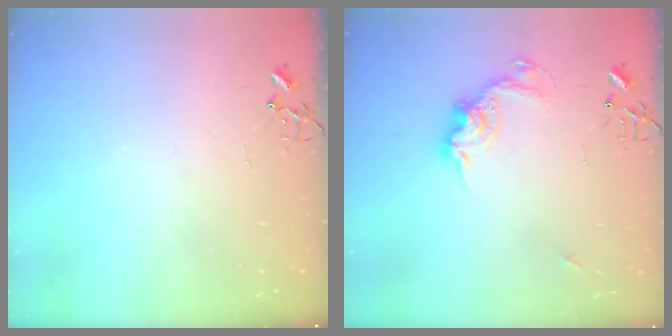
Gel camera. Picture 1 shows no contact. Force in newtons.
{"total": 13.5, "press": 13.5, "slide": 0.7}